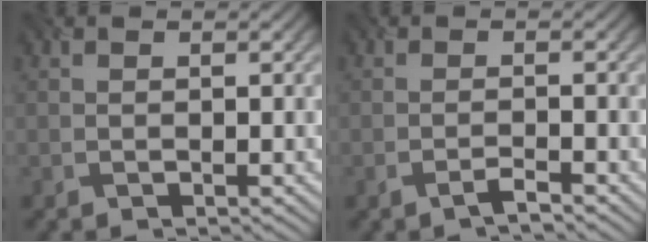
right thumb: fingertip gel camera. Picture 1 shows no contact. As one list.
[{"total": 1.1, "force": [-0.9, -0.3, 0.6], "torque": [-0.012, 0.003, -0.024]}]